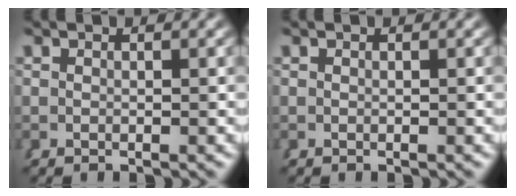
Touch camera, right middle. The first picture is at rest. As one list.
[{"total": 0.0}]